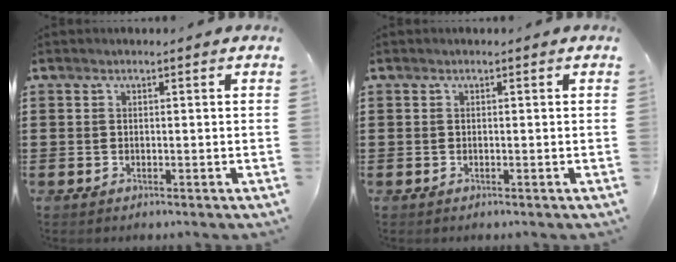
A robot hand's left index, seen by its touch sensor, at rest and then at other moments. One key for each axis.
{"total": 0.0}